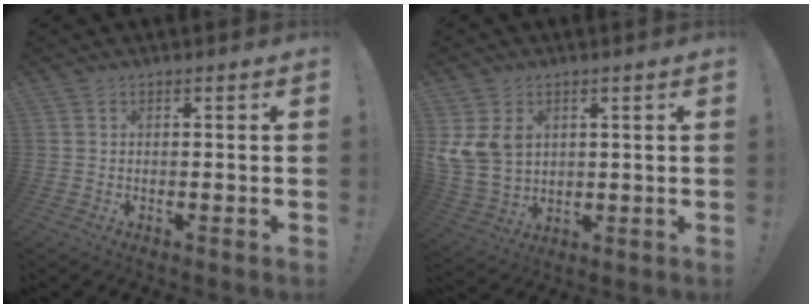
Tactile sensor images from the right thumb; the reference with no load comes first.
{"total": 9.4, "force": [3.4, 7.4, 4.8], "torque": [-0.095, -0.010, 0.073]}